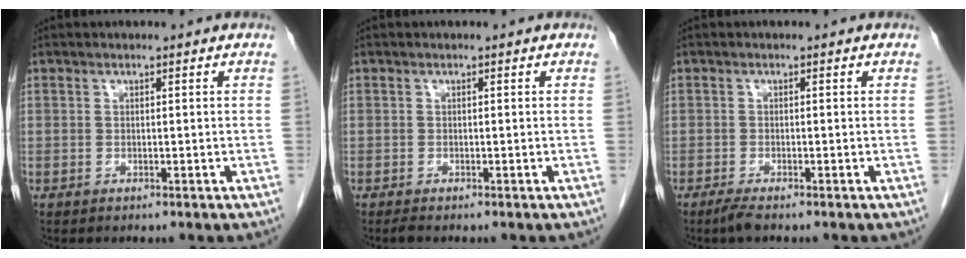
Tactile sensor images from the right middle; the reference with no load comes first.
{"total": 0.5, "force": [-0.5, 0.0, 0.3], "torque": [-0.010, -0.002, -0.010]}
{"total": 1.7, "force": [-1.3, 0.1, 1.1], "torque": [-0.031, -0.006, -0.027]}